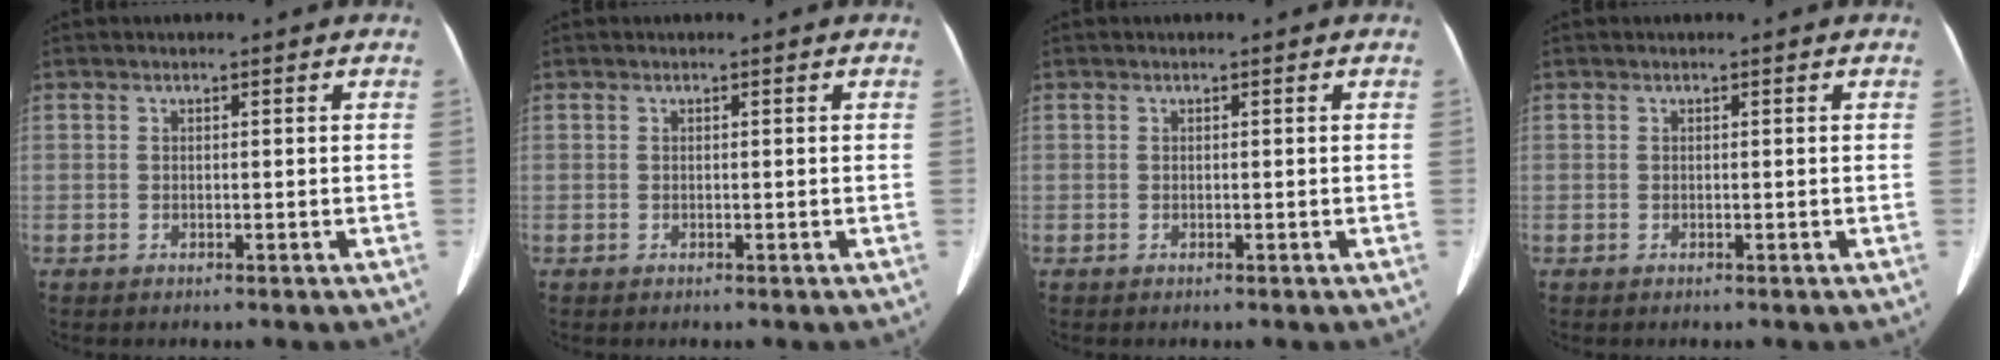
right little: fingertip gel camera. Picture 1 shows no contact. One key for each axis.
{"total": 0.0}
{"total": 0.0}
{"total": 0.0}